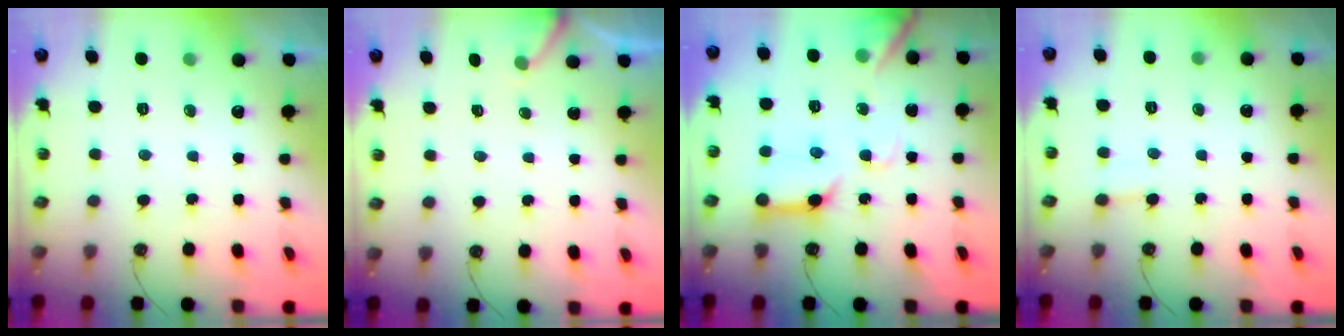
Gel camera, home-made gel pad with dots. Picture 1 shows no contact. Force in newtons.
{"total": 3.0, "press": 3.0, "slide": 0.1}
{"total": 15.5, "press": 15.4, "slide": 1.7}
{"total": 2.4, "press": 2.4, "slide": 0.3}